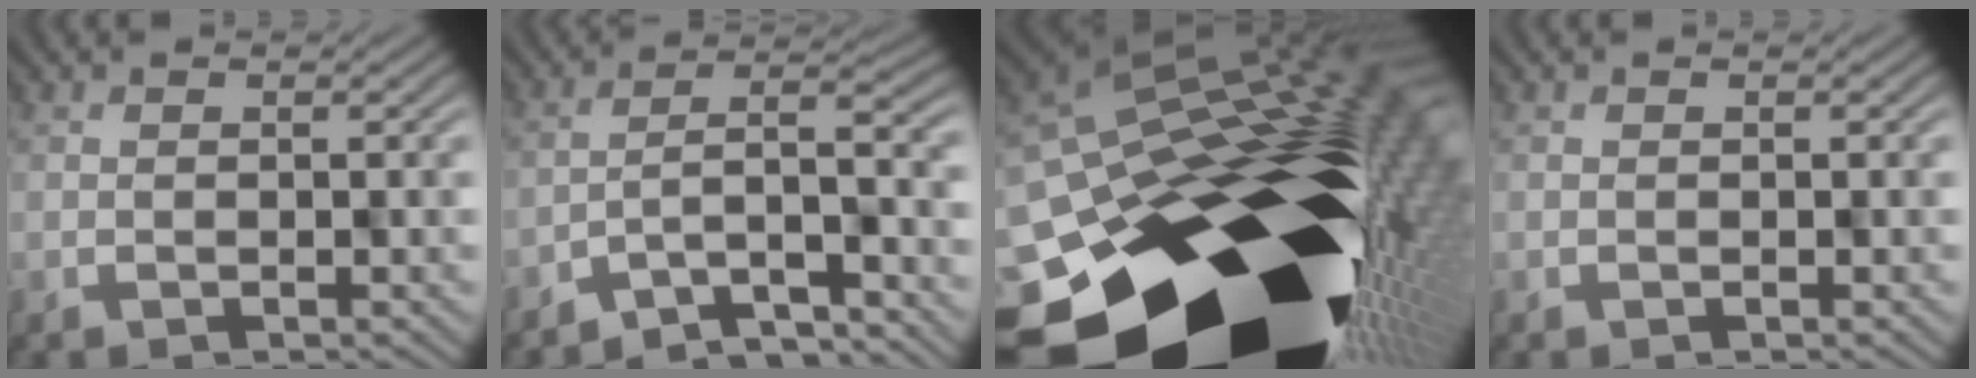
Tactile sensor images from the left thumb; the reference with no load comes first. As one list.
[{"total": 8.2, "force": [-6.2, 1.7, 5.1], "torque": [-0.059, 0.007, -0.101]}, {"total": 20.9, "force": [-8.2, 12.8, 14.4], "torque": [-0.249, -0.057, -0.099]}, {"total": 0.0}]